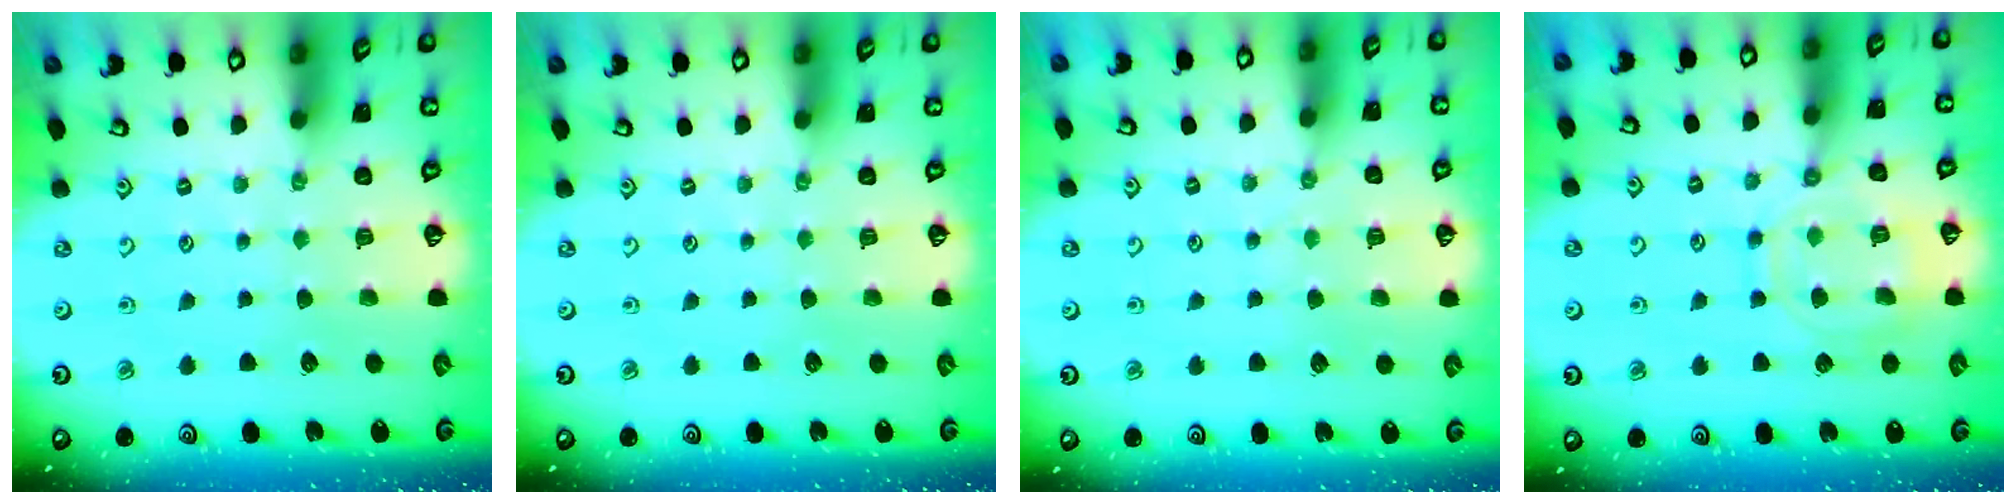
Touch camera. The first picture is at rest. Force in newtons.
{"total": 0.0}
{"total": 2.9, "press": 2.9, "slide": 0.2}
{"total": 11.8, "press": 11.7, "slide": 1.1}